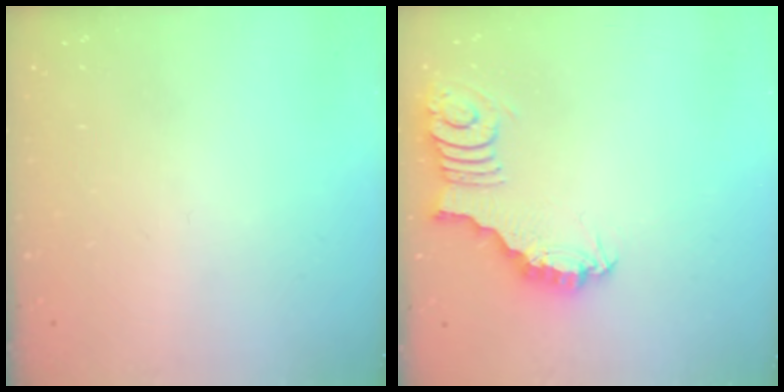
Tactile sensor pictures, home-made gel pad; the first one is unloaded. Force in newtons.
{"total": 3.3, "press": 3.3, "slide": 0.1}